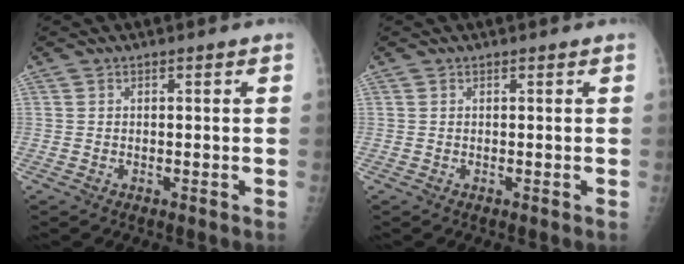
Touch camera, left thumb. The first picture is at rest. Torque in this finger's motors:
{"motor_torque": [-0.01, -0.01, -0.06, -0.06, 0.00]}